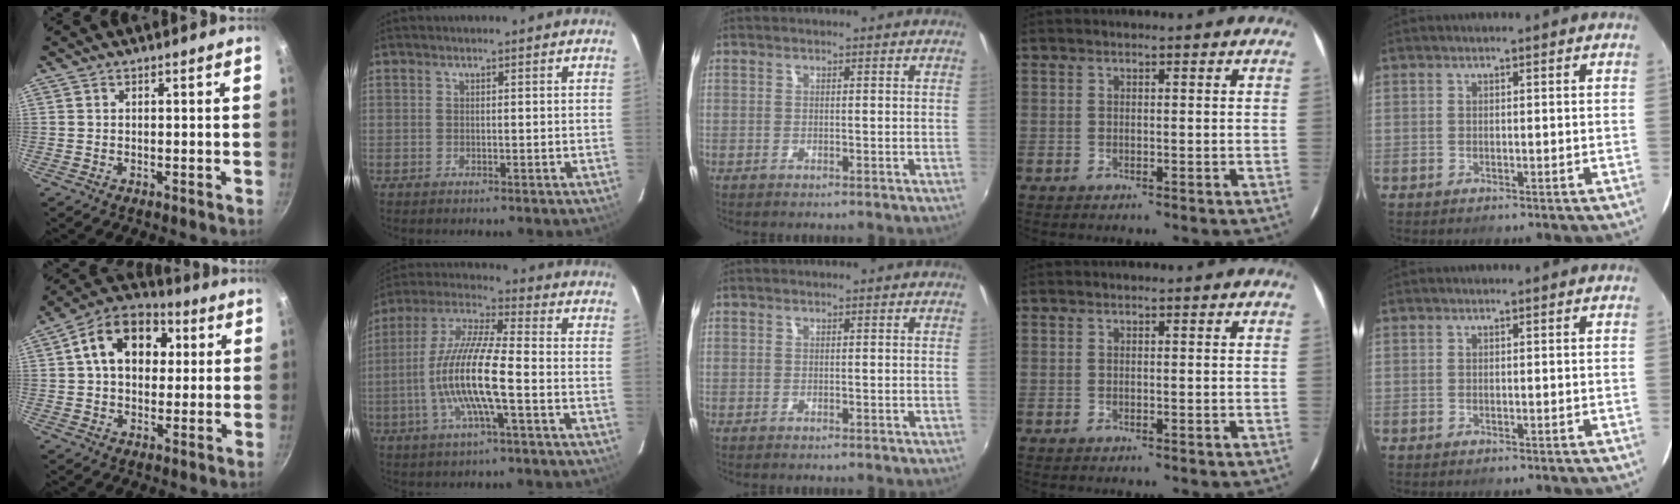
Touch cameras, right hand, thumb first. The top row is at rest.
{"thumb": {"total": 15.1, "force": [3.4, 10.8, 10.0], "torque": [-0.130, 0.020, 0.037]}, "index": {"total": 13.8, "force": [-3.5, 1.7, 13.2], "torque": [-0.265, -0.002, -0.070]}}